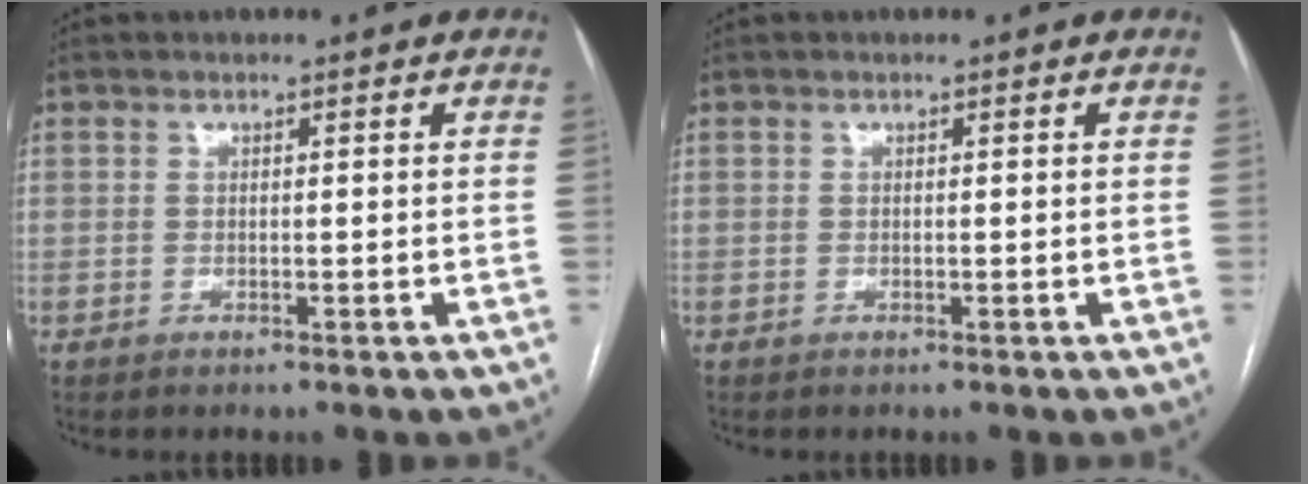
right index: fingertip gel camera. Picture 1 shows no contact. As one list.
[{"total": 0.0}]